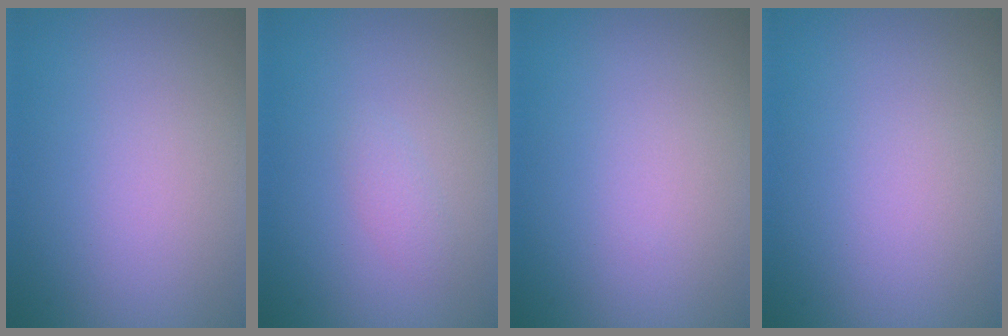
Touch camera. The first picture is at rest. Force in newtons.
{"total": 1.1, "press": 1.1, "slide": 0.1}
{"total": 0.0}
{"total": 0.0}